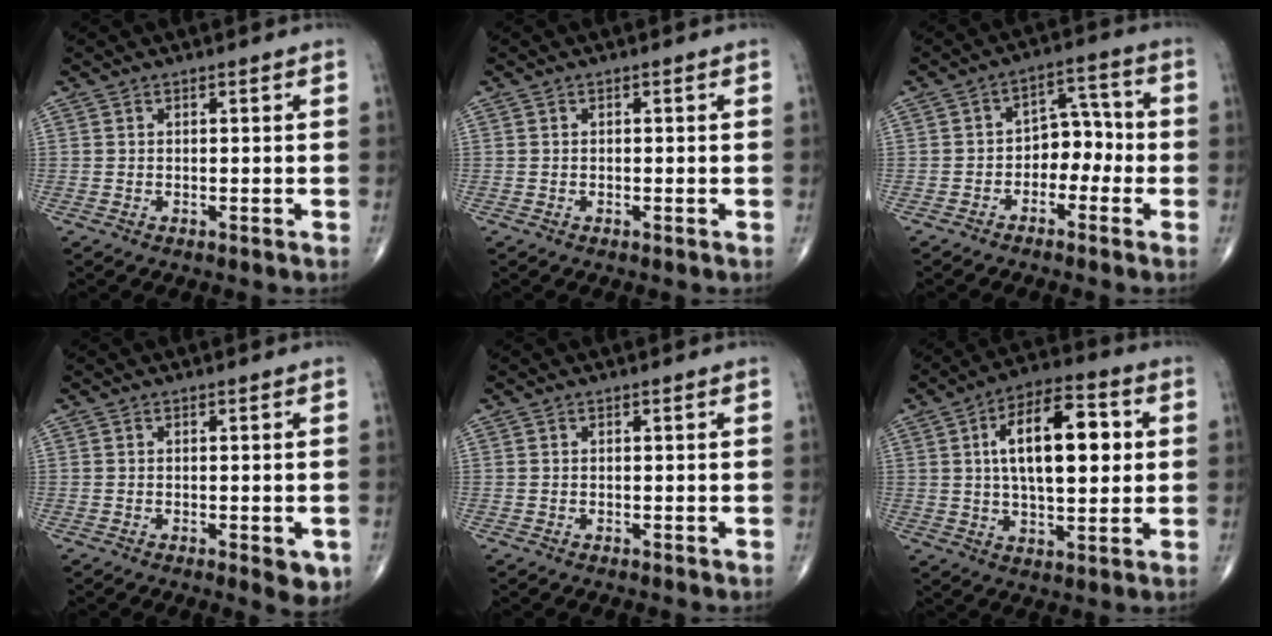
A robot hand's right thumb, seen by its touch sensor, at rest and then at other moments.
{"total": 0.0}
{"total": 6.9, "force": [-2.1, 4.9, 4.4], "torque": [-0.029, 0.042, -0.045]}
{"total": 4.1, "force": [-1.3, 1.6, 3.6], "torque": [-0.030, -0.005, -0.014]}
{"total": 0.0}
{"total": 17.0, "force": [3.1, 7.8, 14.7], "torque": [-0.219, 0.012, 0.046]}